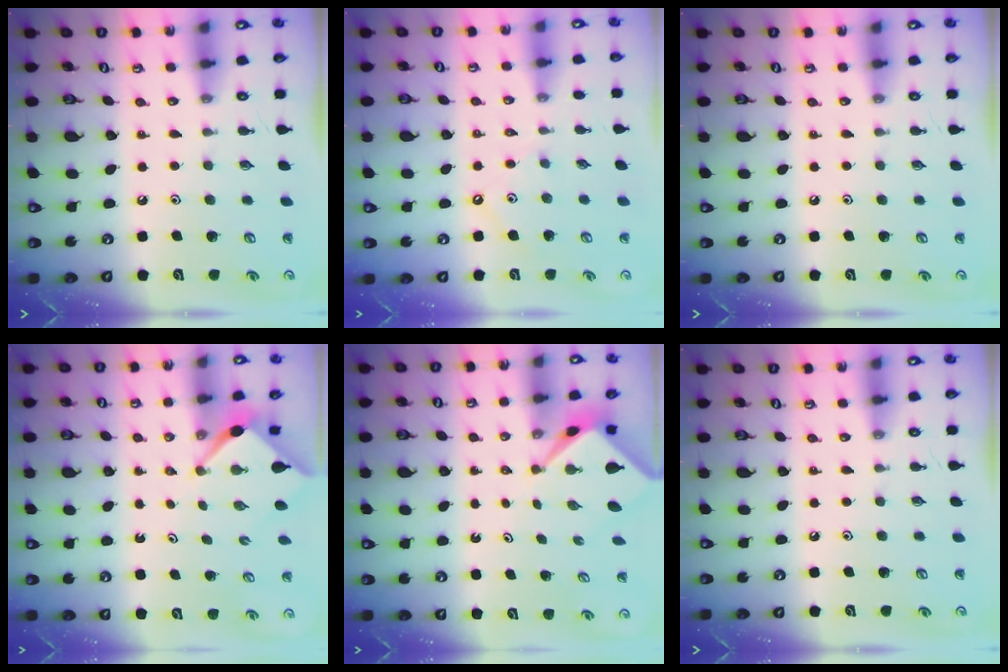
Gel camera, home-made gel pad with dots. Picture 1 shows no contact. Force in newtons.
{"total": 1.5, "press": 1.4, "slide": 0.2}
{"total": 0.0}
{"total": 2.5, "press": 2.4, "slide": 0.3}
{"total": 2.3, "press": 2.3, "slide": 0.3}
{"total": 0.0}